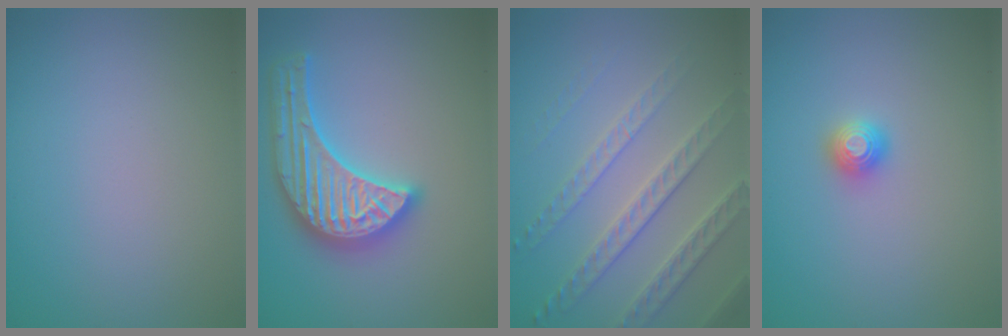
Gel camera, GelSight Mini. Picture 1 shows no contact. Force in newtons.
{"total": 5.6, "press": 5.5, "slide": 0.5}
{"total": 4.4, "press": 3.9, "slide": 2.1}
{"total": 1.2, "press": 1.2, "slide": 0.3}